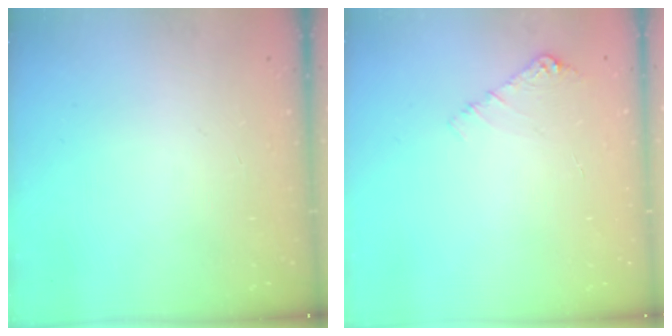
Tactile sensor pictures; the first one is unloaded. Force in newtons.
{"total": 4.3, "press": 4.3, "slide": 0.5}